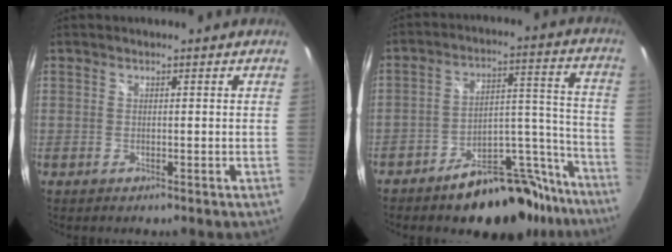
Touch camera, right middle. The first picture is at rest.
{"total": 18.9, "force": [-16.0, 7.5, 6.9], "torque": [-0.078, 0.060, -0.208]}